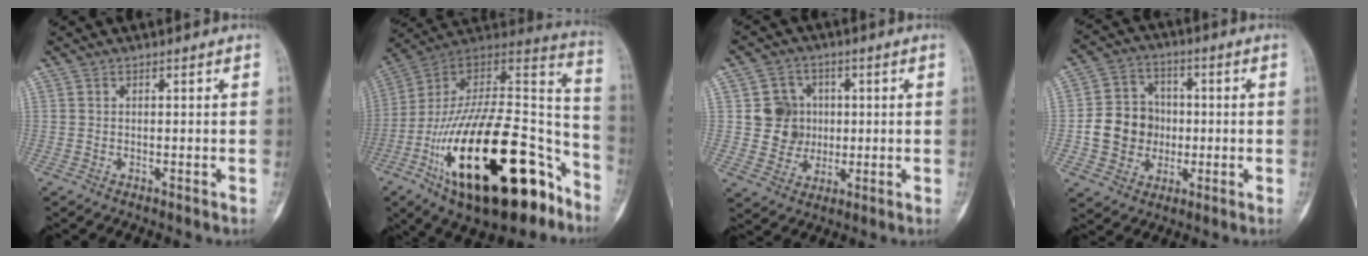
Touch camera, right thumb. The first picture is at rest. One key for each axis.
{"total": 35.7, "fx": -16.7, "fy": 15.6, "fz": 27.4, "tx": -0.411, "ty": 0.067, "tz": -0.265}
{"total": 8.2, "fx": 1.0, "fy": 7.9, "fz": 2.1, "tx": 0.007, "ty": 0.007, "tz": 0.021}
{"total": 11.5, "fx": -1.2, "fy": 10.2, "fz": 5.0, "tx": -0.052, "ty": 0.020, "tz": -0.023}